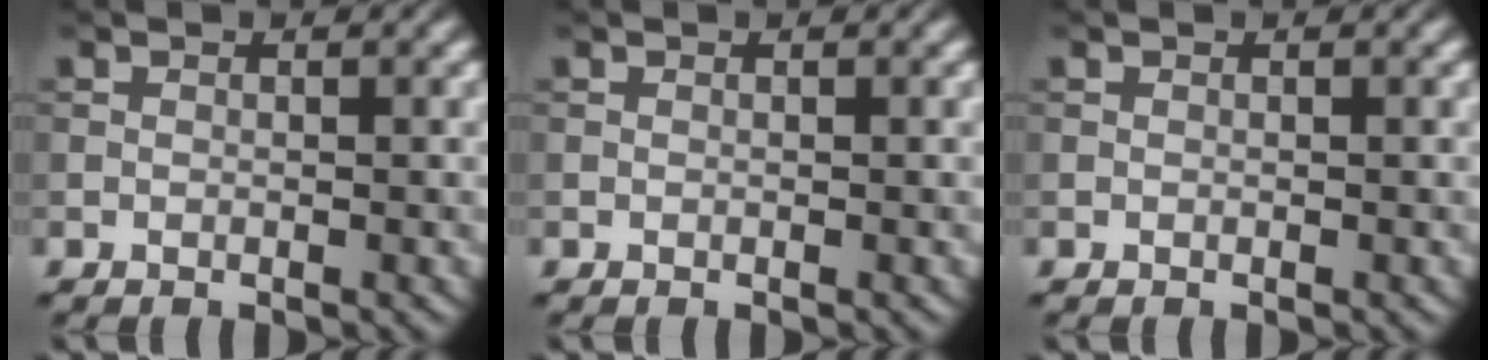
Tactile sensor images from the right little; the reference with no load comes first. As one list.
[{"total": 0.0}, {"total": 0.0}]